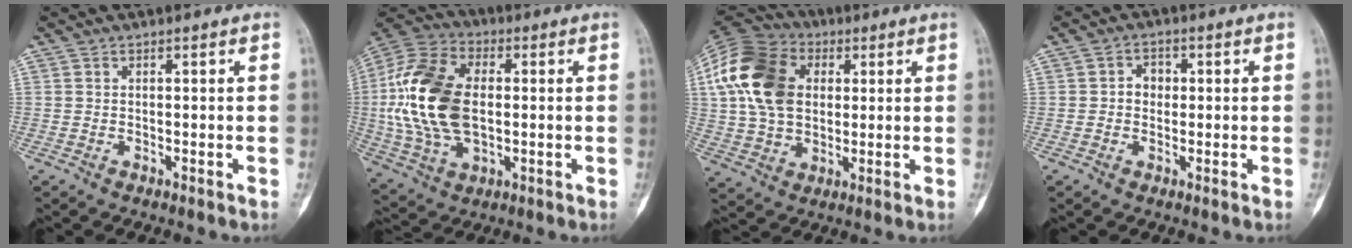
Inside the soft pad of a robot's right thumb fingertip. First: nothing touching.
{"total": 20.5, "force": [0.7, 12.7, 16.1], "torque": [-0.325, 0.010, 0.015]}
{"total": 19.8, "force": [4.1, 14.3, 13.1], "torque": [-0.252, 0.014, 0.071]}
{"total": 3.0, "force": [0.1, 2.6, 1.6], "torque": [-0.005, 0.009, -0.005]}